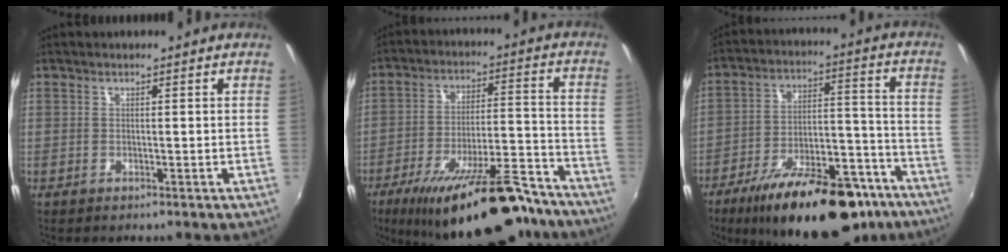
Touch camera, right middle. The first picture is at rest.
{"total": 23.0, "force": [-18.0, 6.1, 12.9], "torque": [-0.210, -0.011, -0.253]}
{"total": 24.9, "force": [-17.8, 9.4, 14.7], "torque": [-0.239, -0.002, -0.247]}